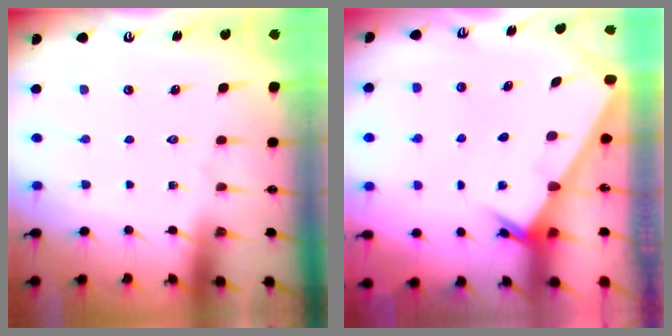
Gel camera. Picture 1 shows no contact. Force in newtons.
{"total": 2.4, "press": 2.4, "slide": 0.2}